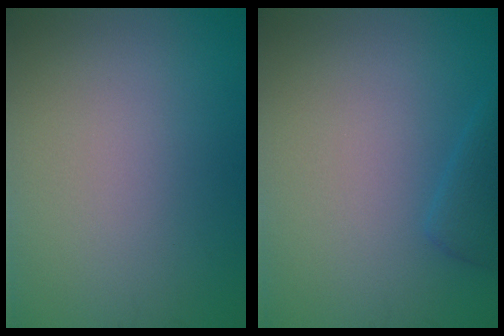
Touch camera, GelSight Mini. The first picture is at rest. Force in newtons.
{"total": 2.0, "press": 2.0, "slide": 0.2}